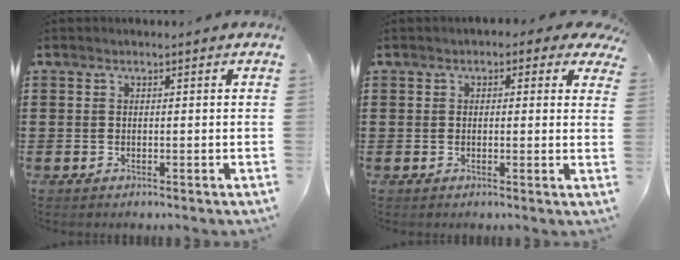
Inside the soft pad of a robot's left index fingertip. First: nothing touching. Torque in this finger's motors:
{"motor_torque": [2.14, 0.00, 1.05, 0.07]}